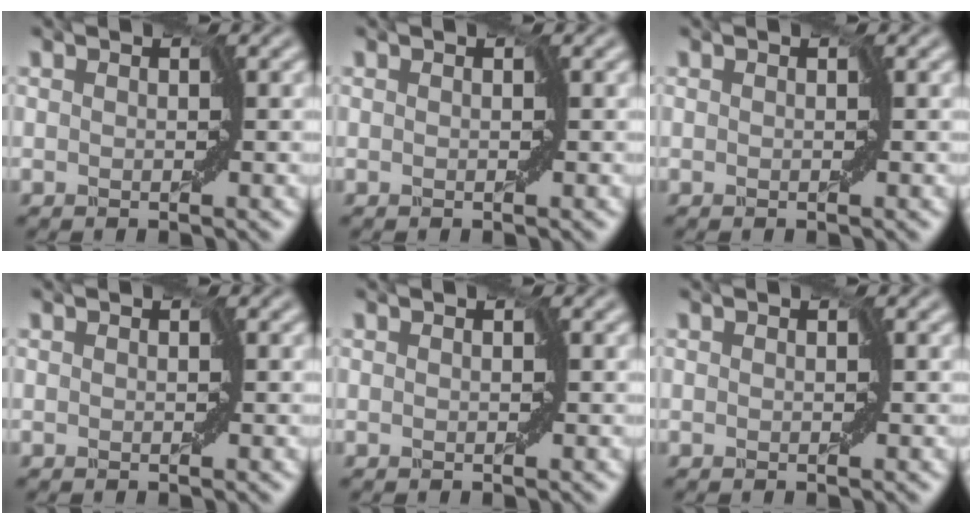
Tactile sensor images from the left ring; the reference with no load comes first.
{"total": 0.0}
{"total": 0.0}
{"total": 0.0}
{"total": 0.0}
{"total": 0.0}